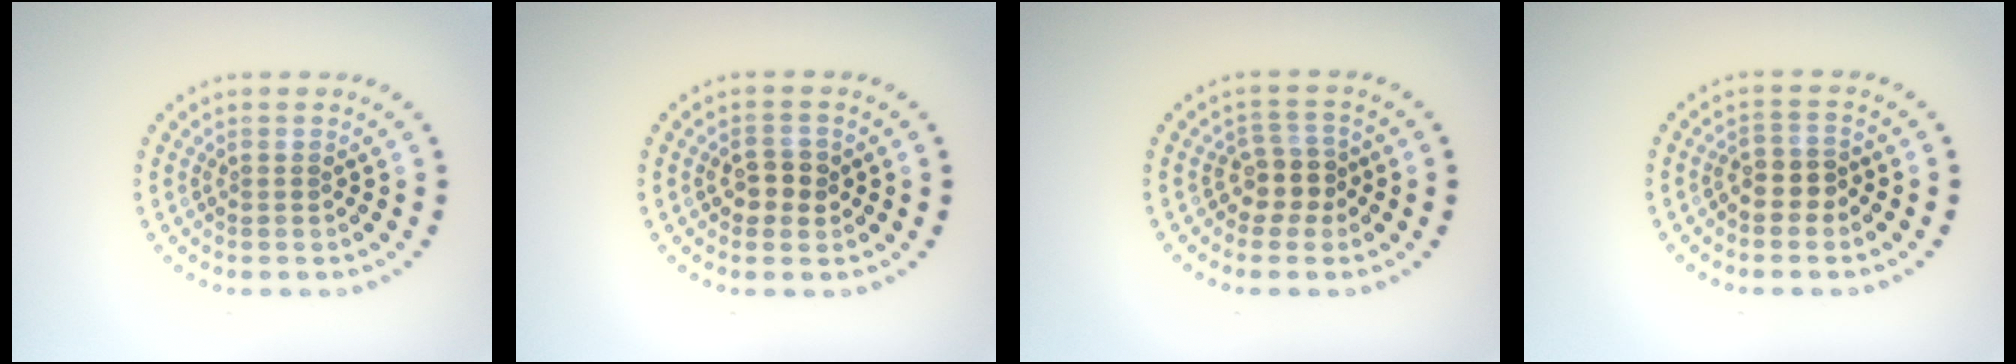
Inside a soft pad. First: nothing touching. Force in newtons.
{"total": 2.3, "press": 2.3, "slide": 0.3}
{"total": 2.7, "press": 2.1, "slide": 1.6}
{"total": 2.4, "press": 2.2, "slide": 1.0}